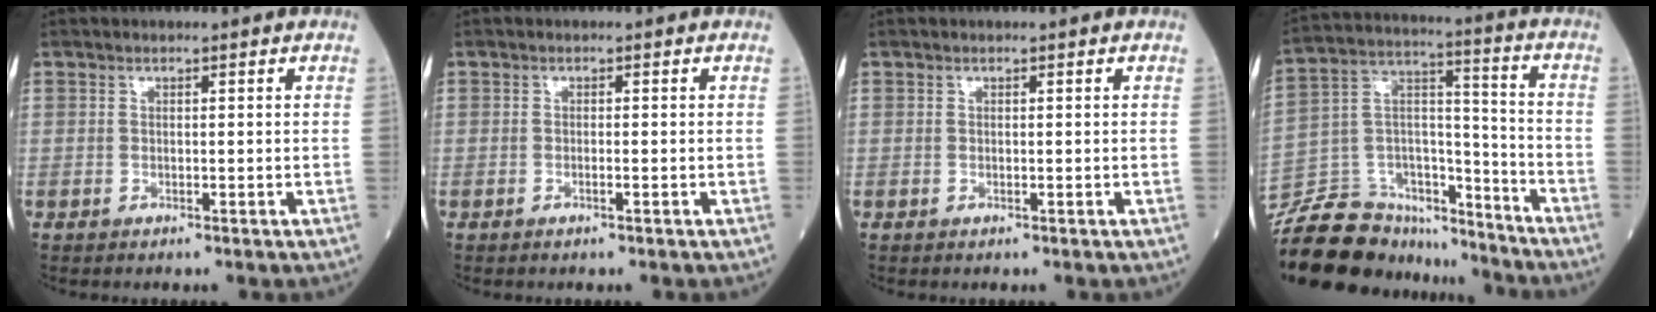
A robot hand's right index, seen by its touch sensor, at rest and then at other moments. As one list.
[{"total": 0.5, "force": [-0.3, -0.1, 0.4], "torque": [-0.007, 0.001, -0.007]}, {"total": 0.0}, {"total": 21.4, "force": [-19.0, 7.0, 6.7], "torque": [-0.148, 0.033, -0.317]}]